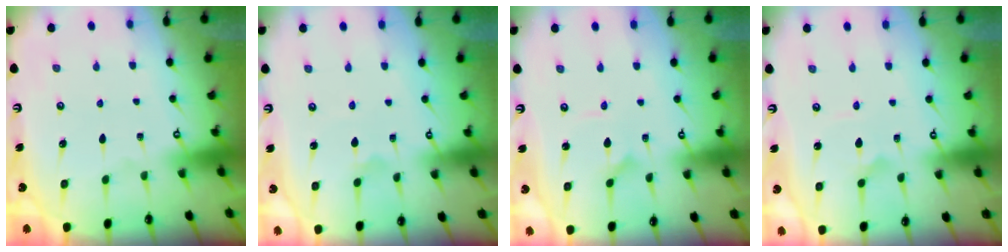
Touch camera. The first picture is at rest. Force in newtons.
{"total": 1.7, "press": 1.7, "slide": 0.2}
{"total": 2.1, "press": 2.1, "slide": 0.2}
{"total": 3.0, "press": 3.0, "slide": 0.1}